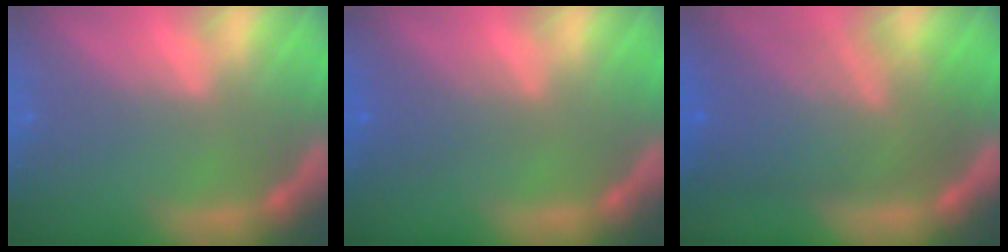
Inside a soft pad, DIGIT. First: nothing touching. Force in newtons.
{"total": 2.4}
{"total": 9.5}